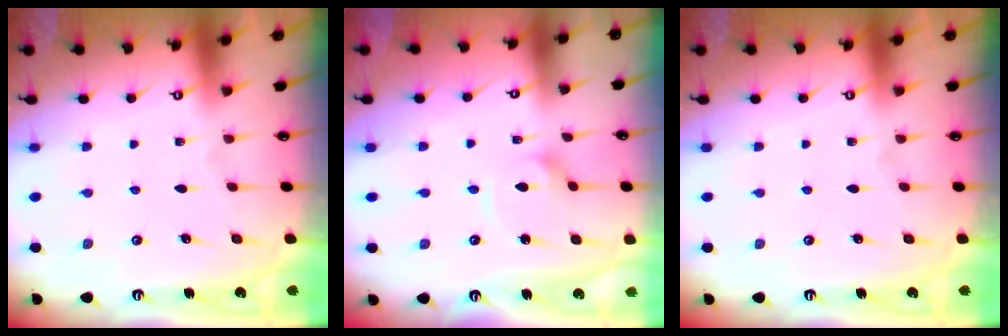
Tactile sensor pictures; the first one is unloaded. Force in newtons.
{"total": 2.3, "press": 2.3, "slide": 0.3}
{"total": 0.0}